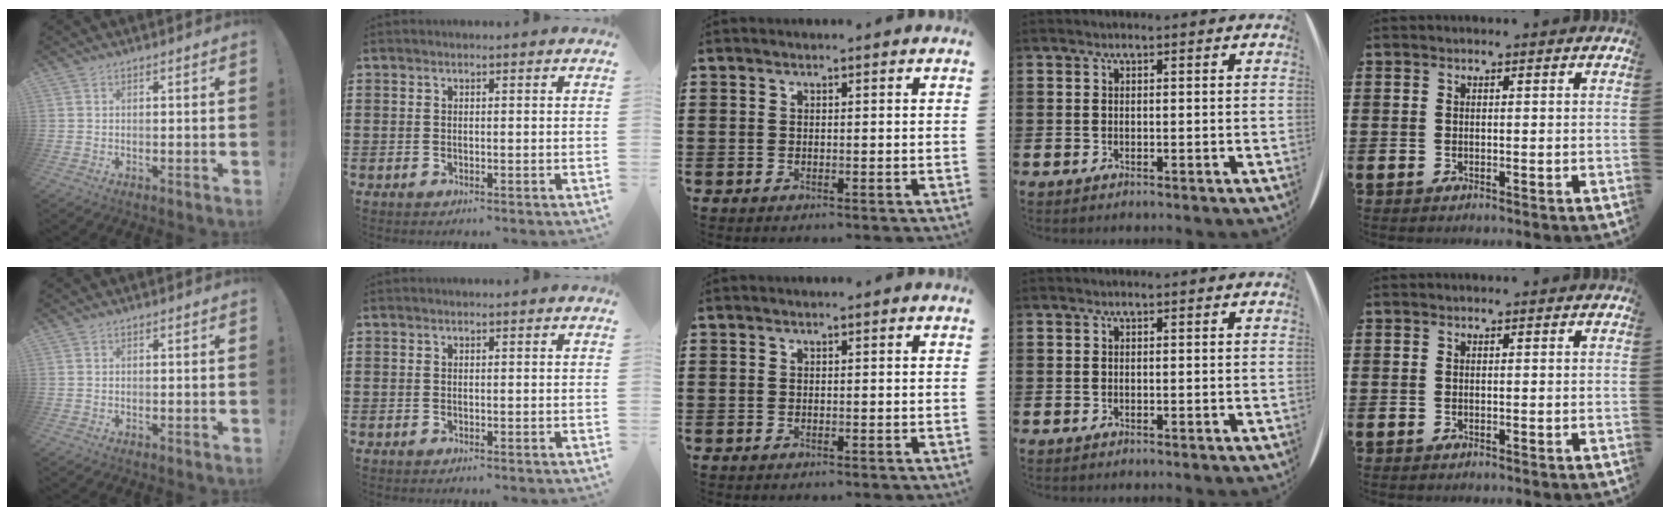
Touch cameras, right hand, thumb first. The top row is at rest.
{}